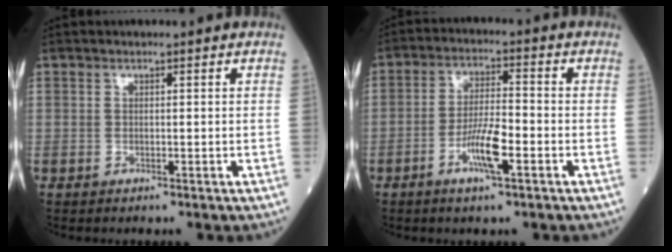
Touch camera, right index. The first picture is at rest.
{"total": 7.0, "force": [-2.9, 1.1, 6.3], "torque": [-0.122, -0.002, -0.055]}